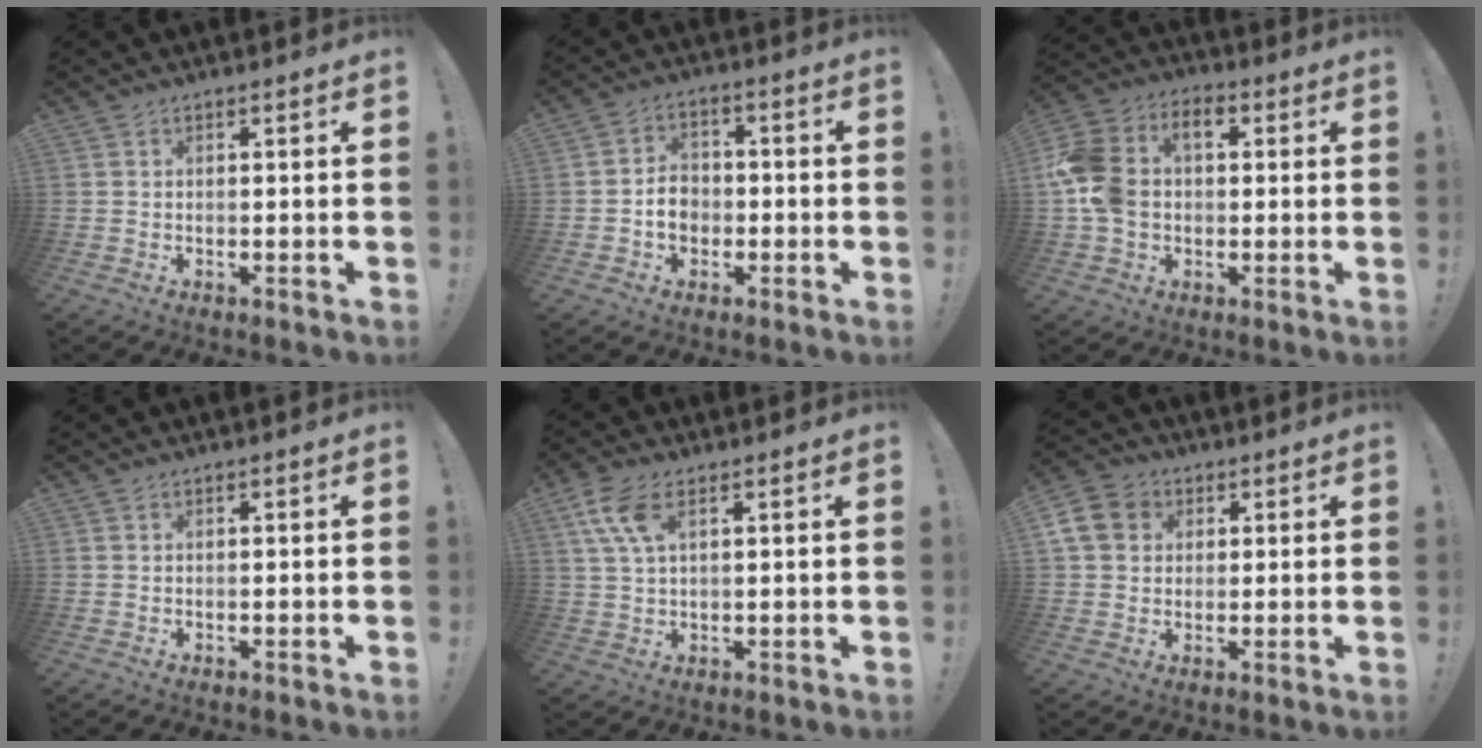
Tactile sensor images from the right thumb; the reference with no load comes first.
{"total": 6.7, "force": [-1.4, 5.7, 3.3], "torque": [-0.035, 0.010, -0.027]}
{"total": 14.0, "force": [1.6, 10.5, 9.1], "torque": [-0.192, 0.009, 0.030]}
{"total": 0.0}
{"total": 8.9, "force": [3.9, 4.6, 6.4], "torque": [-0.130, -0.006, 0.076]}
{"total": 9.4, "force": [2.6, 8.0, 4.2], "torque": [-0.081, -0.002, 0.054]}